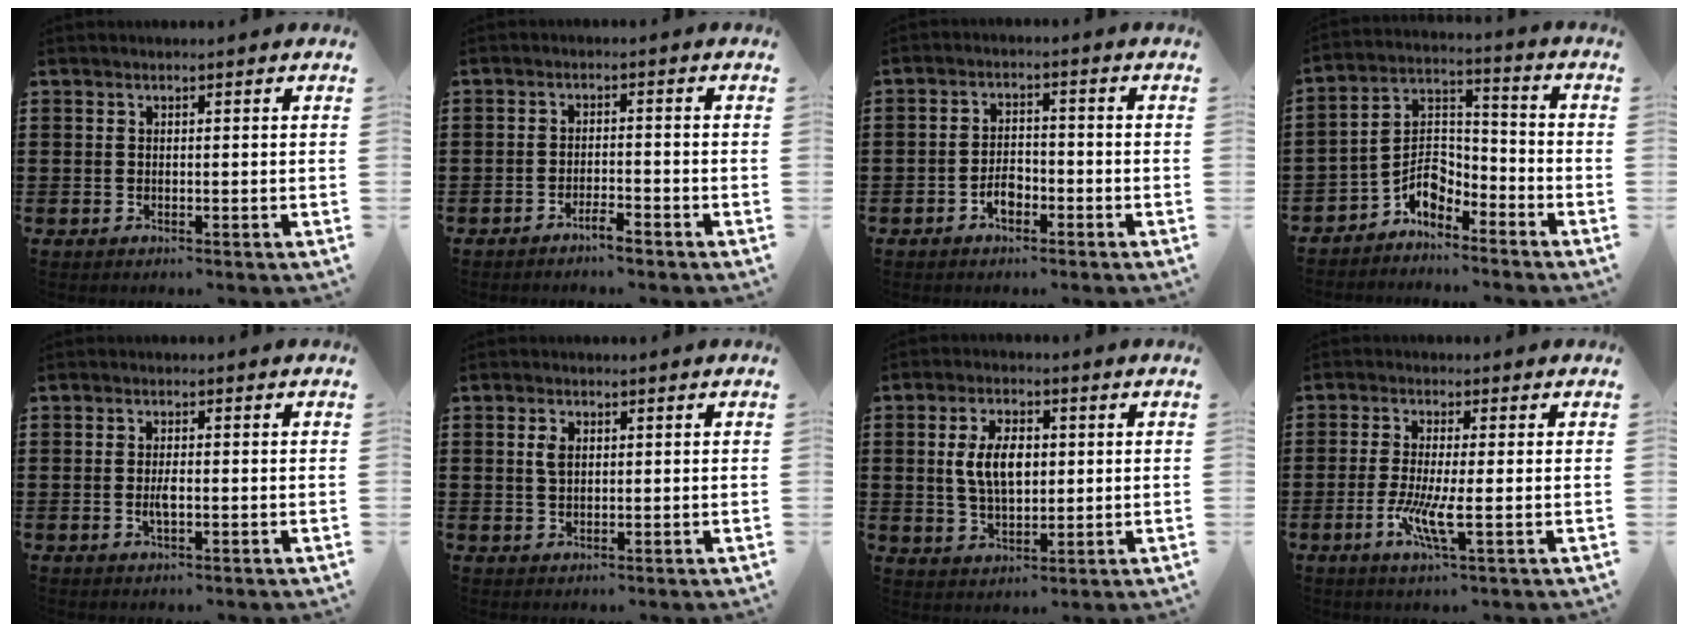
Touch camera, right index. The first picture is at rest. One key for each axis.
{"total": 2.4, "fx": -2.2, "fy": 0.1, "fz": 1.0, "tx": -0.022, "ty": 0.000, "tz": -0.042}
{"total": 3.3, "fx": -1.9, "fy": 1.8, "fz": 2.0, "tx": -0.044, "ty": 0.002, "tz": -0.040}
{"total": 5.9, "fx": -4.2, "fy": 3.2, "fz": 2.6, "tx": -0.059, "ty": 0.002, "tz": -0.087}
{"total": 2.2, "fx": -0.5, "fy": 0.6, "fz": 2.1, "tx": -0.045, "ty": -0.003, "tz": -0.012}
{"total": 2.3, "fx": 0.6, "fy": 1.2, "fz": 1.8, "tx": -0.039, "ty": 0.006, "tz": 0.010}
{"total": 7.1, "fx": 0.8, "fy": 4.0, "fz": 5.9, "tx": -0.111, "ty": 0.005, "tz": 0.007}
{"total": 5.7, "fx": -1.8, "fy": 0.5, "fz": 5.4, "tx": -0.111, "ty": -0.017, "tz": -0.037}